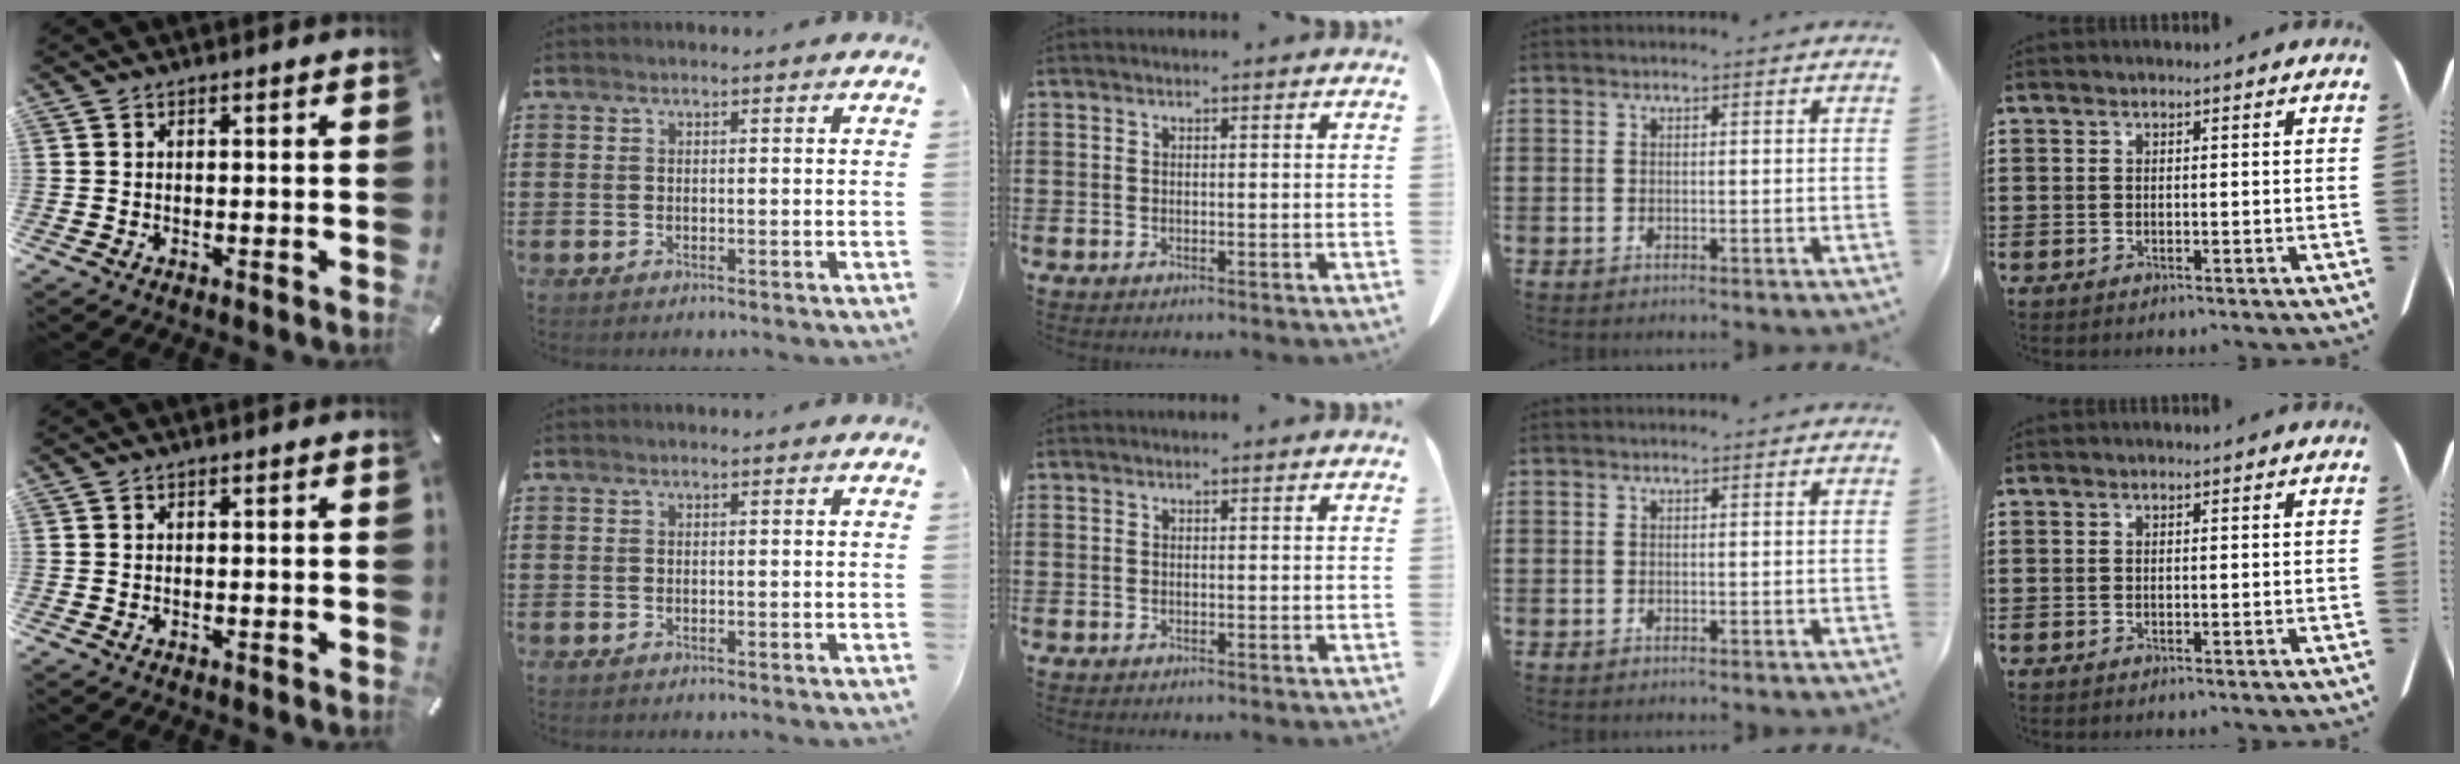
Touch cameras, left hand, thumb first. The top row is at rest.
{}